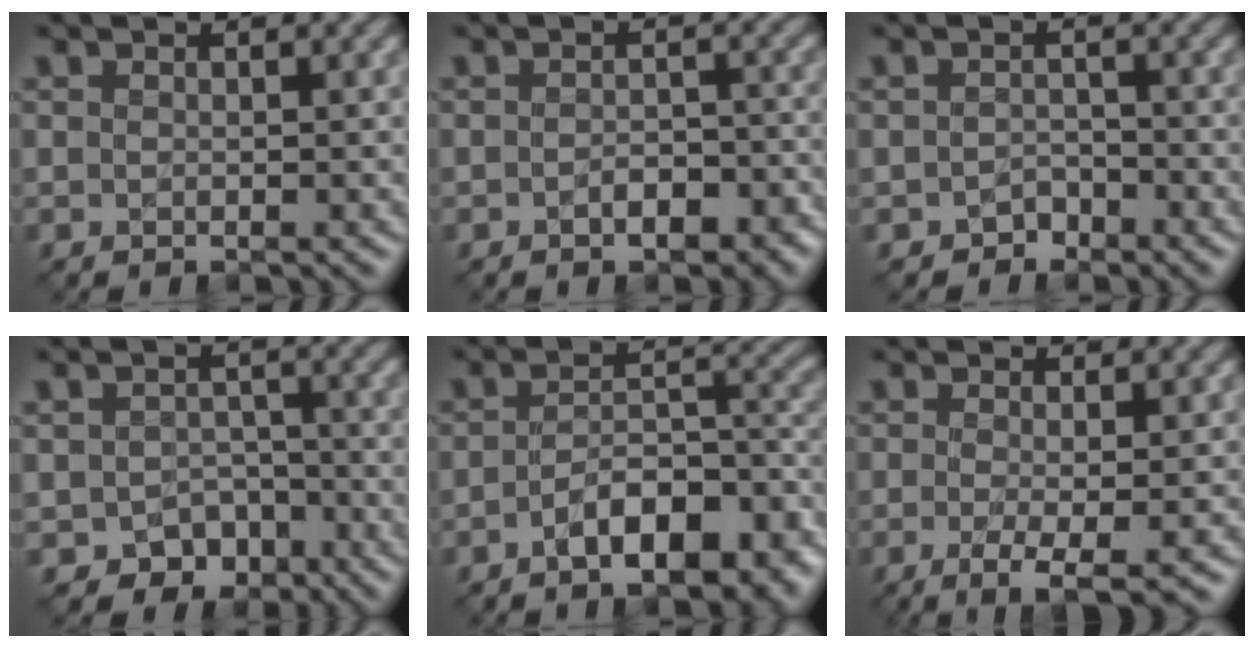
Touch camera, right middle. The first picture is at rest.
{"total": 2.6, "force": [-1.0, 1.5, 1.8], "torque": [-0.033, 0.006, -0.014]}
{"total": 1.3, "force": [-0.8, 1.0, 0.3], "torque": [-0.003, 0.009, -0.020]}
{"total": 4.2, "force": [-2.5, 3.1, 1.4], "torque": [-0.010, -0.004, -0.032]}
{"total": 8.0, "force": [-3.7, 3.5, 6.2], "torque": [-0.094, 0.004, -0.063]}
{"total": 2.9, "force": [-0.4, 0.5, 2.8], "torque": [-0.054, -0.007, -0.010]}